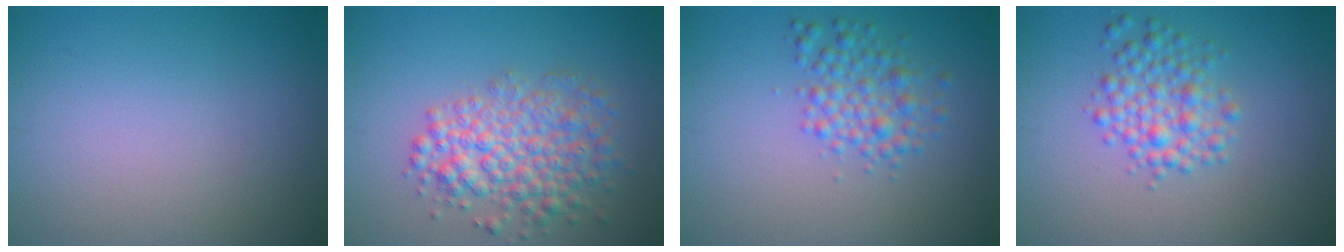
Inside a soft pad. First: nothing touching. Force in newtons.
{"total": 5.2, "press": 5.2, "slide": 0.2}
{"total": 2.8, "press": 2.8, "slide": 0.0}
{"total": 3.2, "press": 3.2, "slide": 0.1}